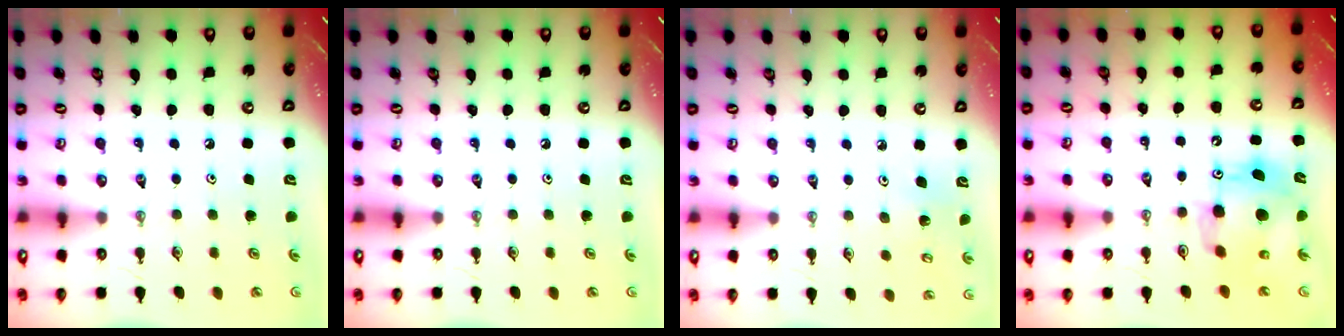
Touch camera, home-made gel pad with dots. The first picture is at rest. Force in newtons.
{"total": 0.0}
{"total": 3.2, "press": 3.2, "slide": 0.2}
{"total": 14.1, "press": 14.0, "slide": 1.1}